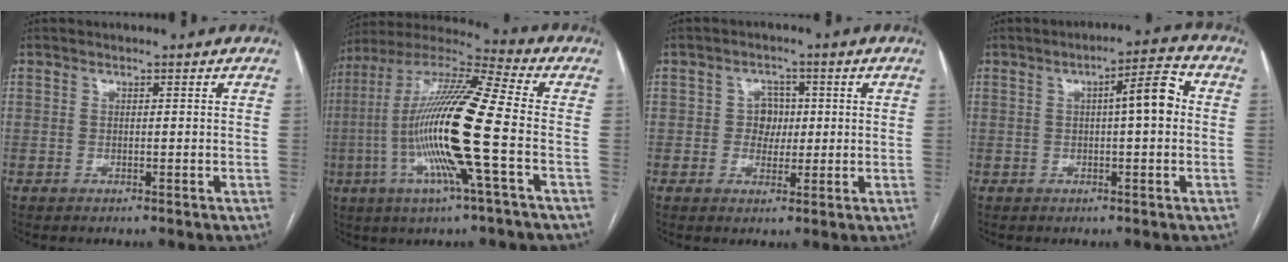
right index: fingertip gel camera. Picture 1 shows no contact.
{"total": 18.4, "force": [-3.7, 0.1, 18.1], "torque": [-0.360, -0.007, -0.083]}
{"total": 3.5, "force": [0.2, 3.1, 1.6], "torque": [-0.016, 0.010, 0.003]}
{"total": 6.2, "force": [0.6, 1.0, 6.1], "torque": [-0.088, 0.020, 0.005]}